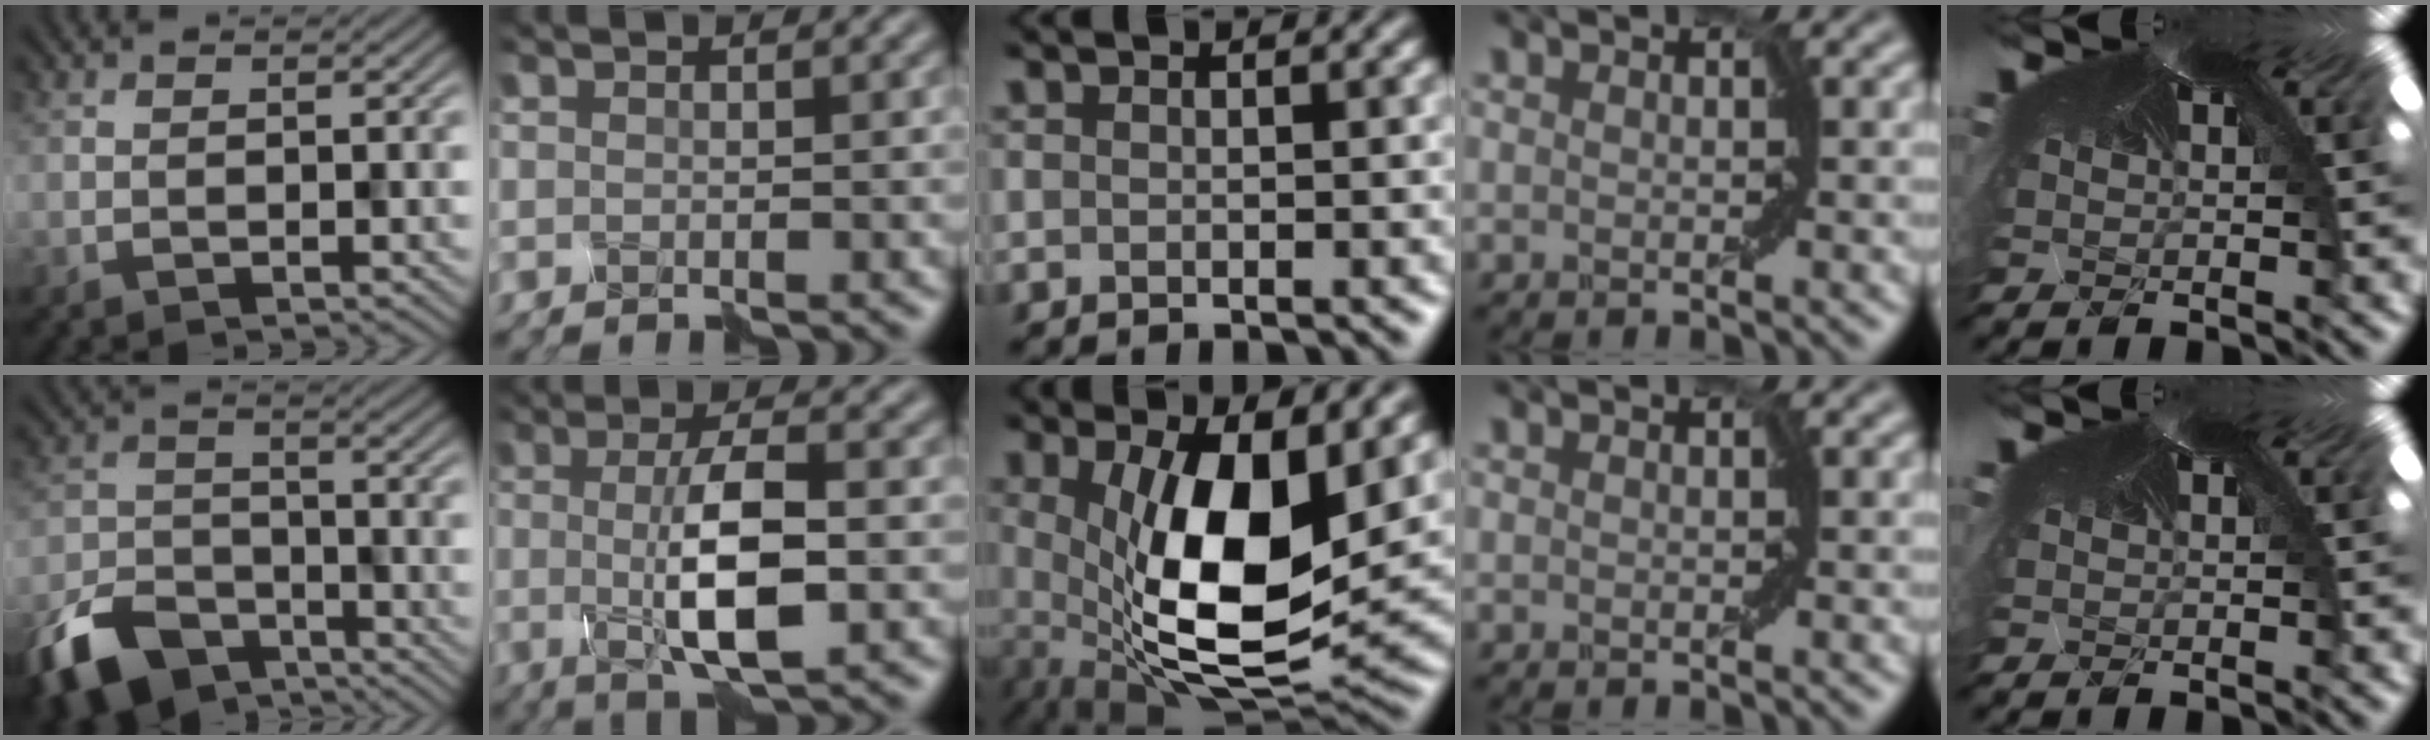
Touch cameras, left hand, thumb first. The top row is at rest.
{"thumb": {"total": 8.9, "force": [-7.9, 3.6, 2.2], "torque": [-0.050, -0.015, -0.129]}, "index": {"total": 5.7, "force": [-0.7, 1.1, 5.5], "torque": [-0.111, -0.004, -0.007]}, "middle": {"total": 10.7, "force": [1.0, 4.2, 9.8], "torque": [-0.177, -0.012, 0.029]}}